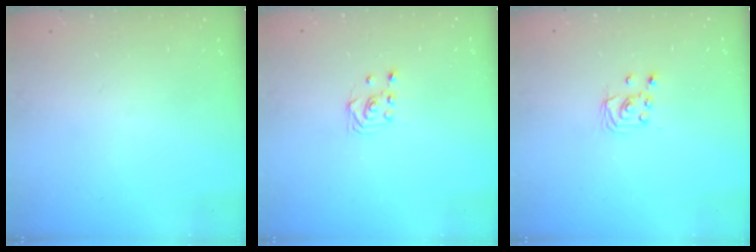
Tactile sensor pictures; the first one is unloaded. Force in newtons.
{"total": 2.9, "press": 2.6, "slide": 1.4}
{"total": 2.4, "press": 2.4, "slide": 0.2}